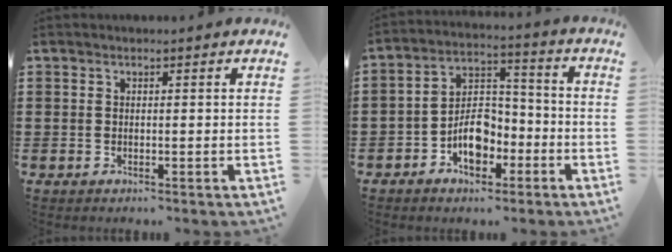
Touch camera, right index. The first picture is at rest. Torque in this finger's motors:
{"motor_torque": [2.14, 0.00, 1.05, 0.15]}